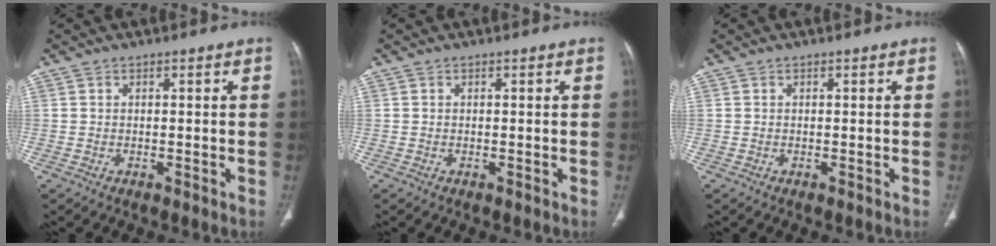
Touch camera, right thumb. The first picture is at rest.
{"total": 0.0}
{"total": 0.0}